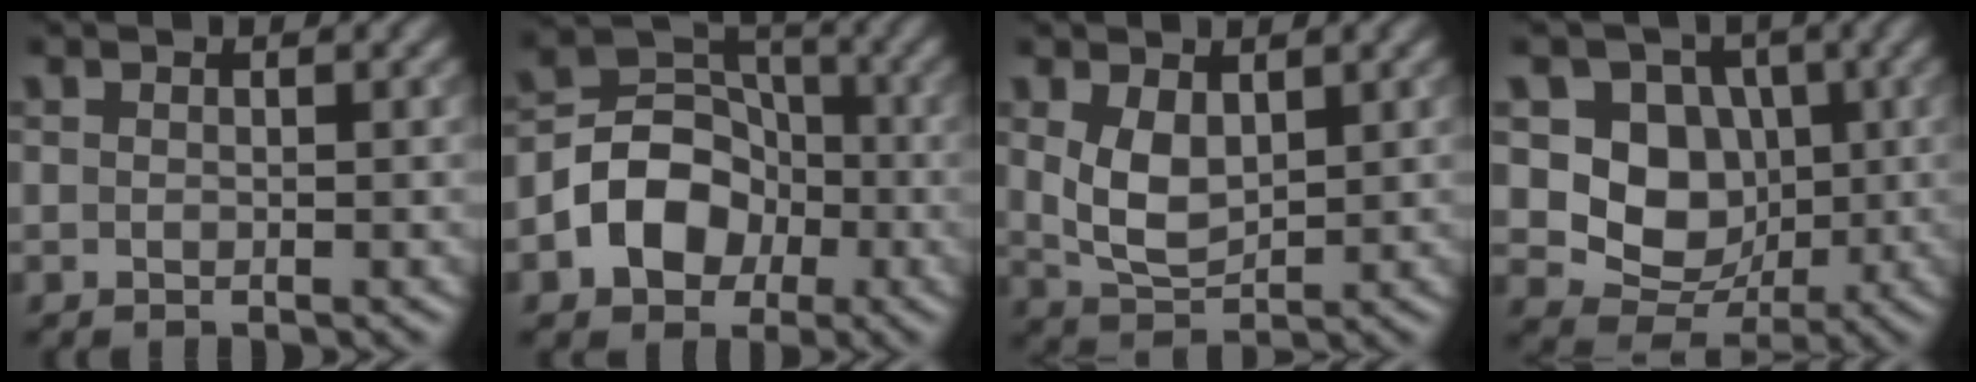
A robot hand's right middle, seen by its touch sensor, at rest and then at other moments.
{"total": 6.5, "force": [-2.3, 5.1, 3.3], "torque": [-0.043, 0.006, -0.048]}
{"total": 3.8, "force": [1.0, 2.2, 2.9], "torque": [-0.071, -0.004, 0.028]}
{"total": 7.2, "force": [0.8, 6.0, 3.8], "torque": [-0.060, -0.007, -0.003]}